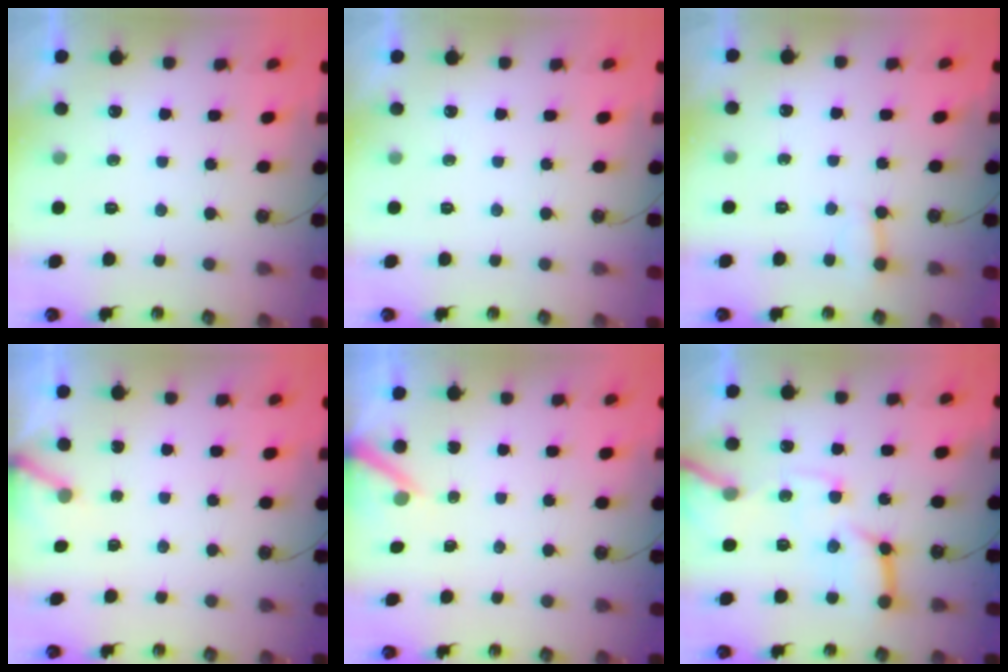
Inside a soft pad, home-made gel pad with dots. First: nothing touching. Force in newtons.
{"total": 0.0}
{"total": 1.9, "press": 1.9, "slide": 0.1}
{"total": 3.0, "press": 3.0, "slide": 0.2}
{"total": 4.3, "press": 4.3, "slide": 0.2}
{"total": 15.2, "press": 15.1, "slide": 1.8}